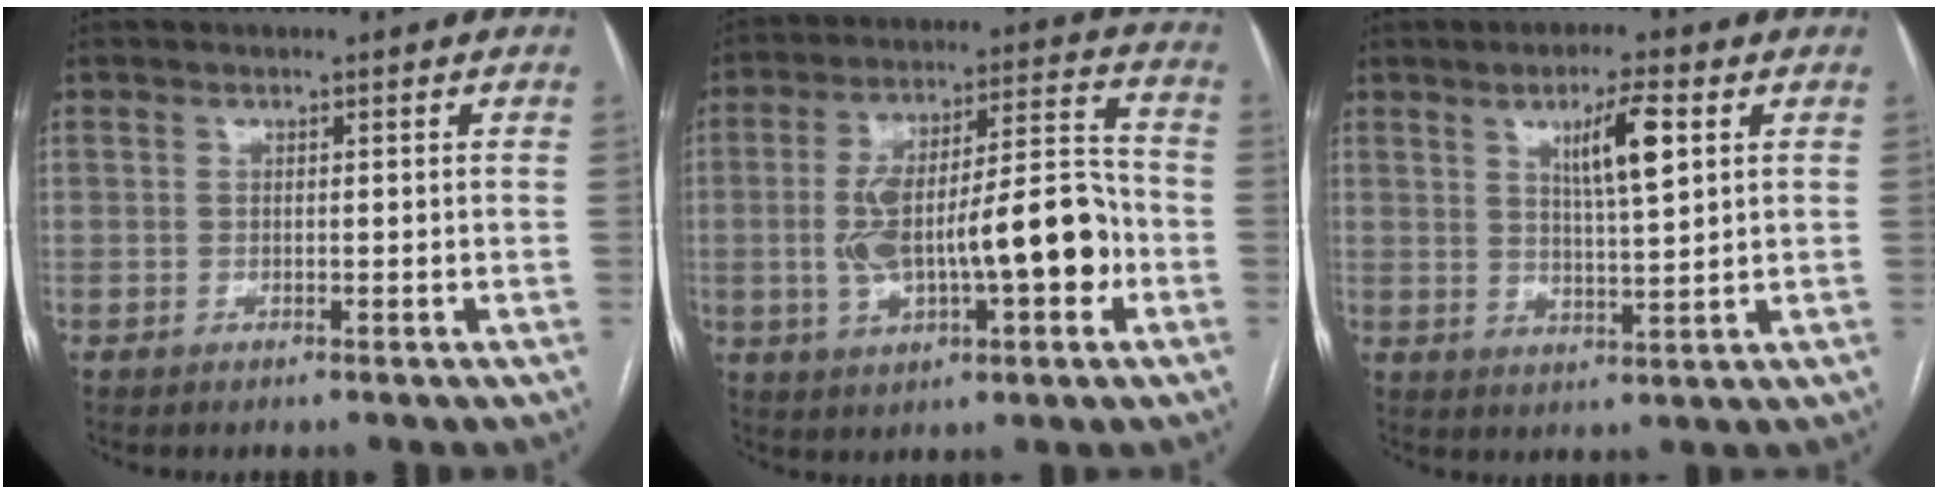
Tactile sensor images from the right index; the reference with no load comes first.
{"total": 17.2, "force": [-3.0, 4.9, 16.2], "torque": [-0.278, 0.031, -0.038]}
{"total": 7.2, "force": [2.8, 0.7, 6.6], "torque": [-0.115, 0.000, 0.048]}